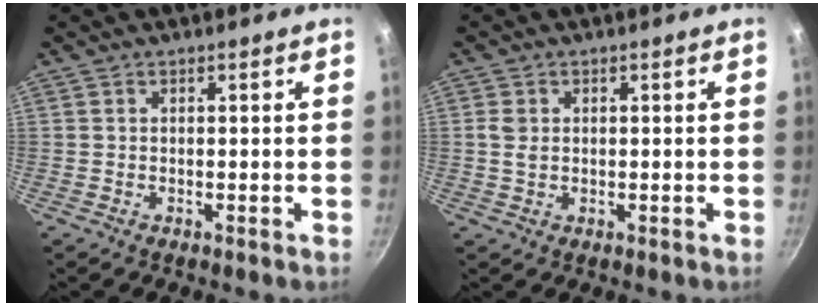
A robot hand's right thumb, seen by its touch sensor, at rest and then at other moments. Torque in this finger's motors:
{"motor_torque": [-0.16, -0.37, 0.58, 0.17, 0.10]}